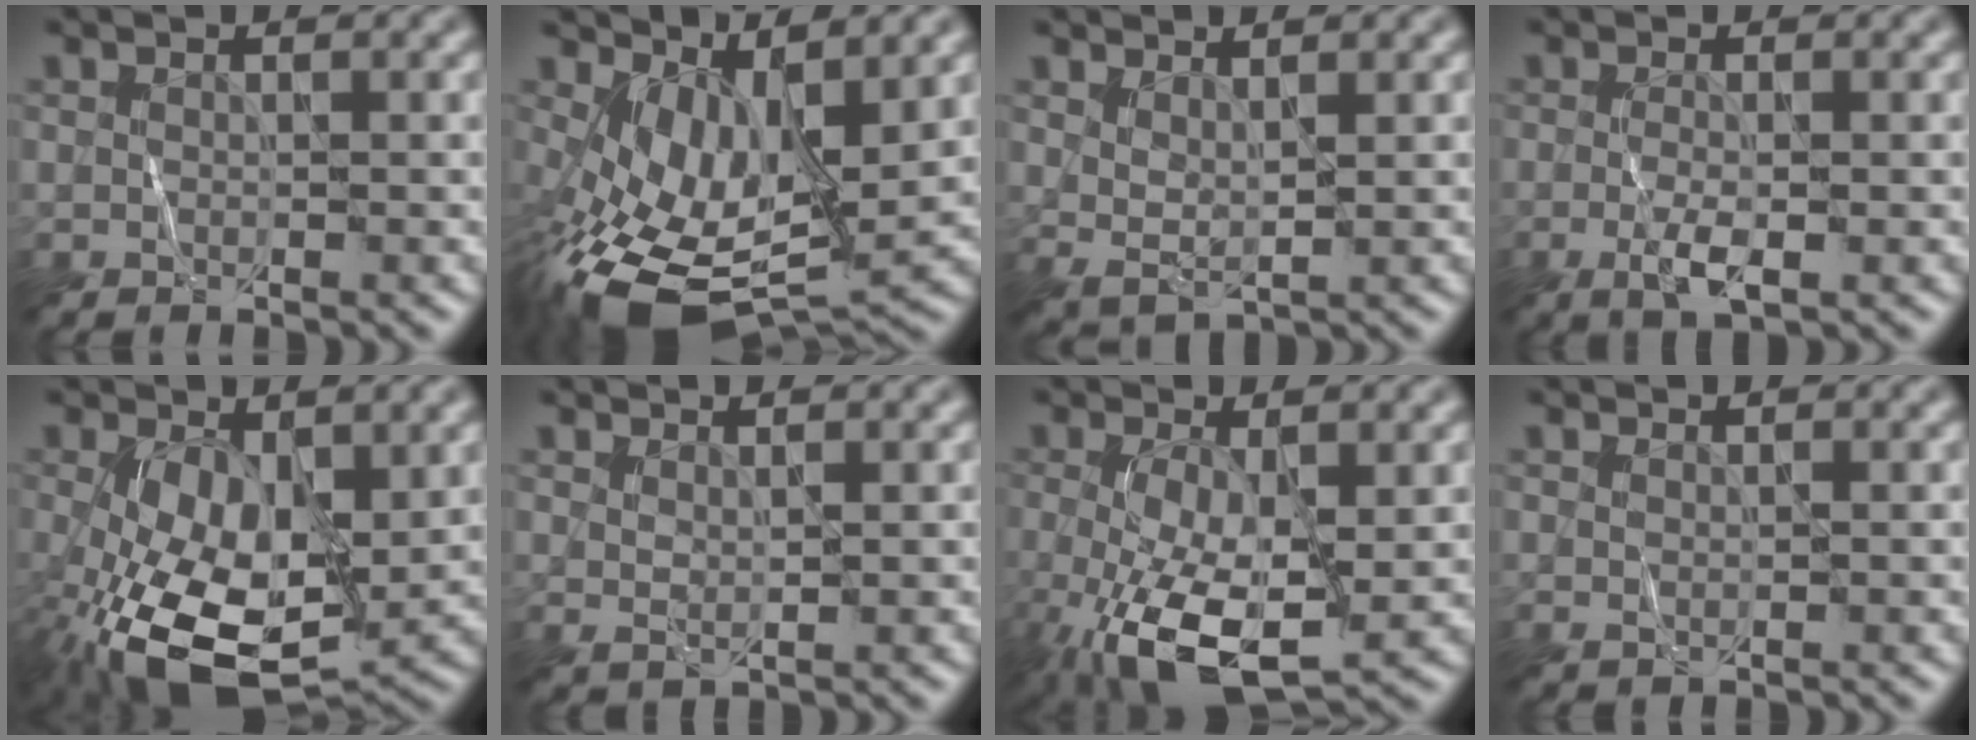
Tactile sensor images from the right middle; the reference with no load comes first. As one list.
[{"total": 9.3, "force": [-0.9, 5.1, 7.7], "torque": [-0.155, -0.023, -0.007]}, {"total": 1.8, "force": [1.3, 0.6, 1.1], "torque": [-0.027, -0.010, 0.030]}, {"total": 2.6, "force": [-0.7, 0.7, 2.4], "torque": [-0.051, -0.008, -0.016]}, {"total": 10.7, "force": [-2.1, 5.9, 8.6], "torque": [-0.195, -0.033, -0.026]}, {"total": 1.2, "force": [0.8, 0.4, 0.8], "torque": [-0.020, -0.005, 0.021]}, {"total": 7.7, "force": [-2.0, 3.2, 6.7], "torque": [-0.147, -0.014, -0.033]}, {"total": 0.6, "force": [0.3, 0.2, 0.5], "torque": [-0.010, -0.003, 0.007]}]